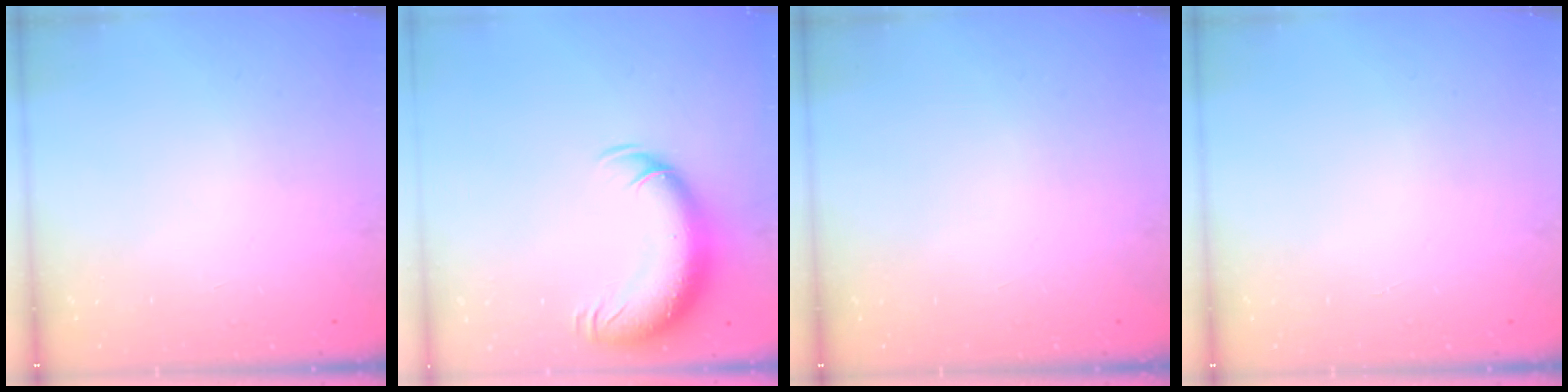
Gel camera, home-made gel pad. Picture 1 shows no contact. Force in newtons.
{"total": 13.1, "press": 12.8, "slide": 3.1}
{"total": 0.0}
{"total": 0.0}